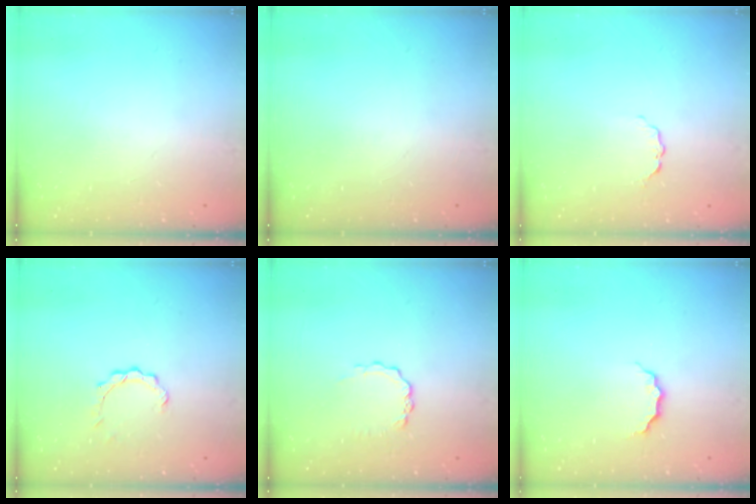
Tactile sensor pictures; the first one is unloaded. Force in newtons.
{"total": 0.0}
{"total": 3.4, "press": 3.4, "slide": 0.5}
{"total": 3.6, "press": 3.6, "slide": 0.3}
{"total": 3.8, "press": 3.8, "slide": 0.3}
{"total": 2.7, "press": 2.6, "slide": 0.3}